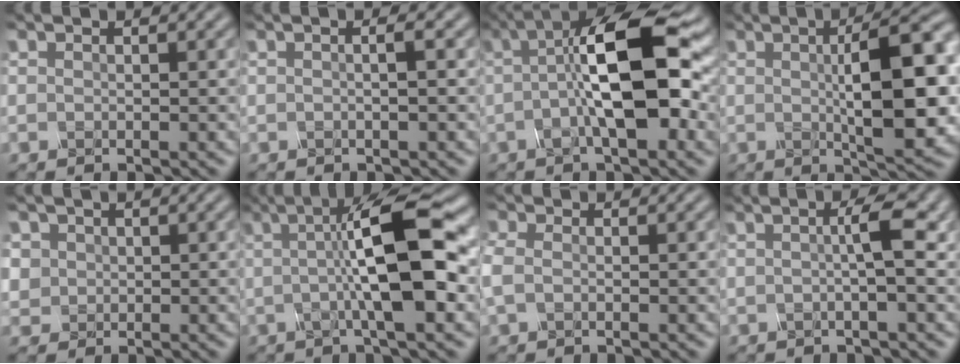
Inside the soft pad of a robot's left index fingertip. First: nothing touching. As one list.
[{"total": 2.2, "force": [0.4, 0.9, 2.0], "torque": [-0.009, 0.003, -0.012]}, {"total": 9.6, "force": [0.5, 2.9, 9.1], "torque": [-0.147, 0.015, -0.002]}, {"total": 10.9, "force": [0.8, 3.0, 10.5], "torque": [-0.136, 0.004, 0.013]}, {"total": 2.6, "force": [1.0, 2.3, 0.7], "torque": [-0.018, 0.007, 0.027]}, {"total": 9.7, "force": [0.7, 2.1, 9.5], "torque": [-0.128, 0.013, 0.004]}, {"total": 1.9, "force": [-0.2, 1.3, 1.3], "torque": [-0.038, 0.003, -0.012]}, {"total": 3.1, "force": [0.2, 0.4, 3.1], "torque": [-0.049, 0.003, -0.002]}]